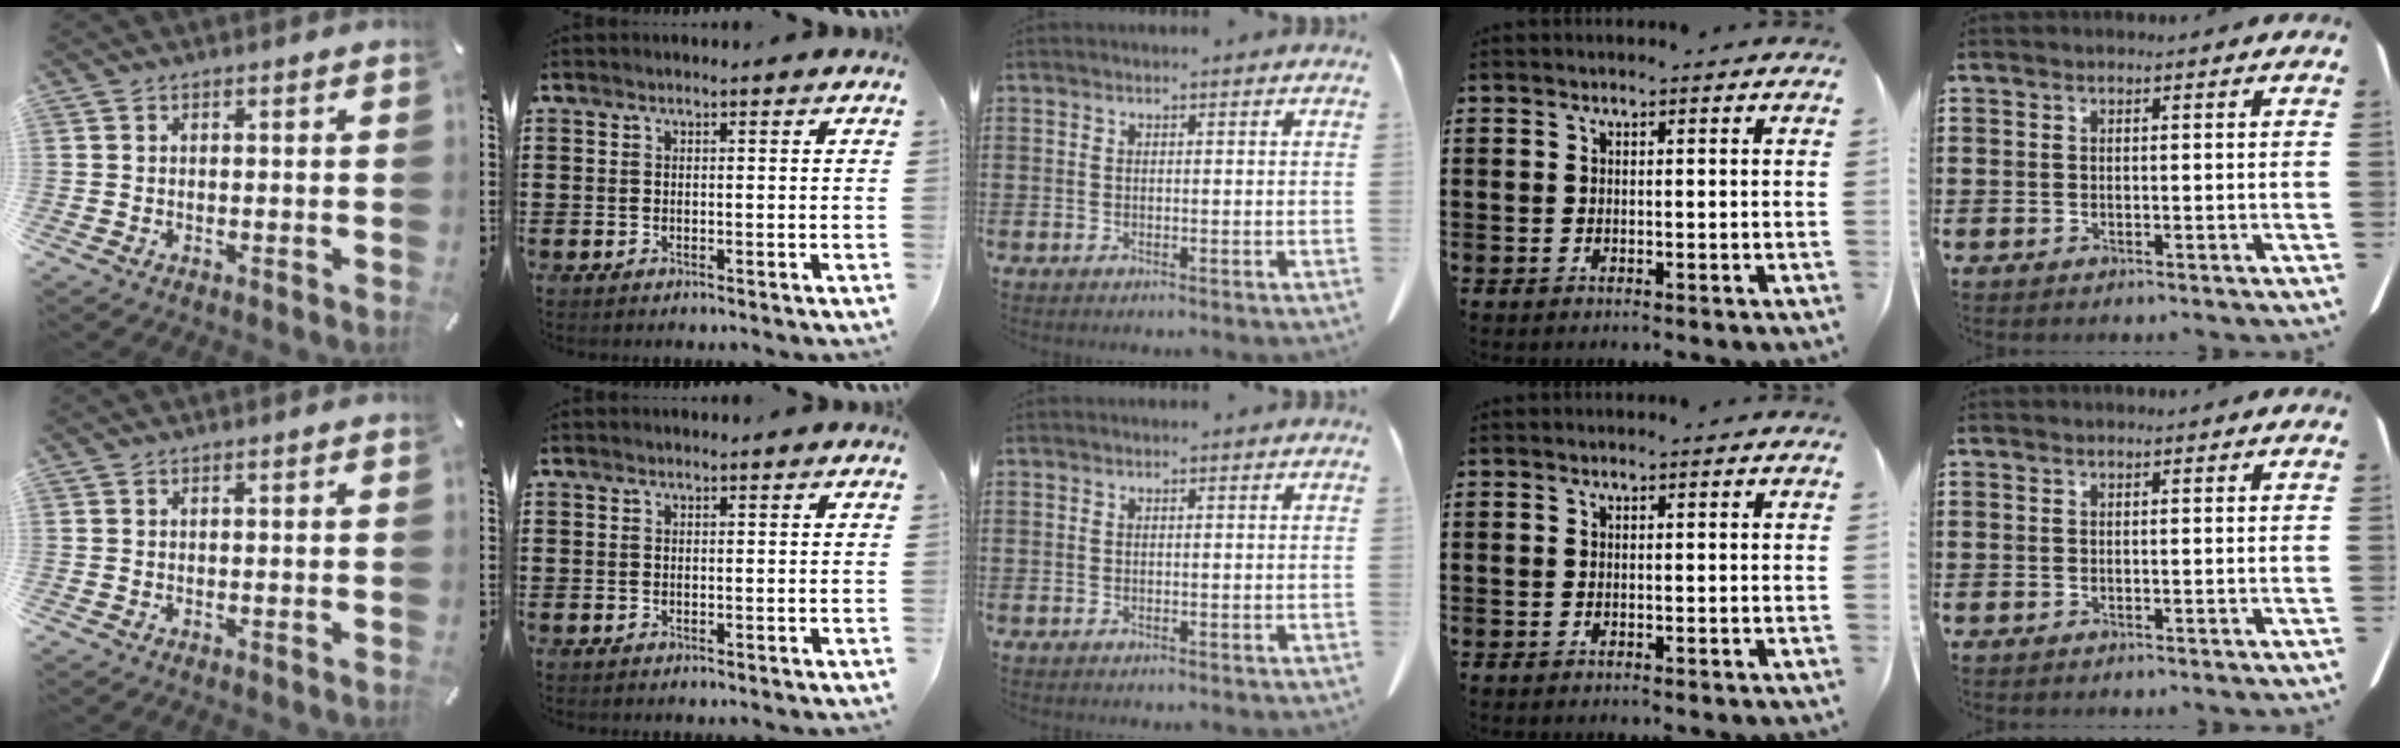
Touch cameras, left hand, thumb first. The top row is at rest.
{}